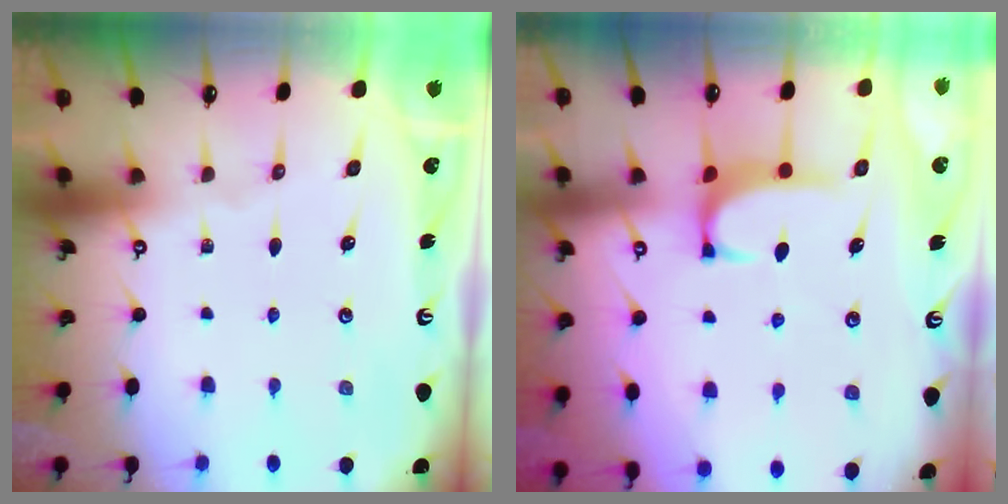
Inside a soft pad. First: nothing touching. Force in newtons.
{"total": 0.6, "press": 0.4, "slide": 0.5}